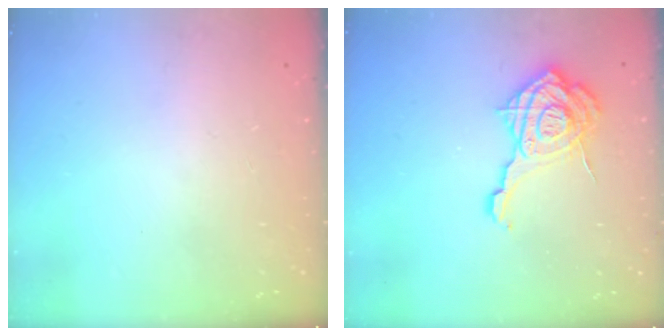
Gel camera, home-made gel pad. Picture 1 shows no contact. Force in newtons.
{"total": 18.5, "press": 18.4, "slide": 2.1}